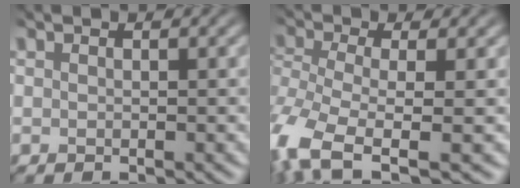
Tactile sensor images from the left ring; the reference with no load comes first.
{"total": 7.8, "force": [-5.0, 2.5, 5.5], "torque": [-0.130, -0.017, -0.098]}